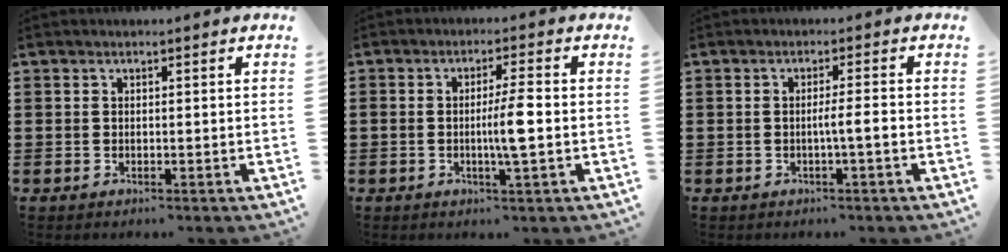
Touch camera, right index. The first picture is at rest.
{"total": 5.0, "force": [-0.7, 0.1, 4.9], "torque": [-0.094, -0.005, -0.019]}
{"total": 2.7, "force": [-0.7, -0.1, 2.6], "torque": [-0.045, -0.004, -0.015]}